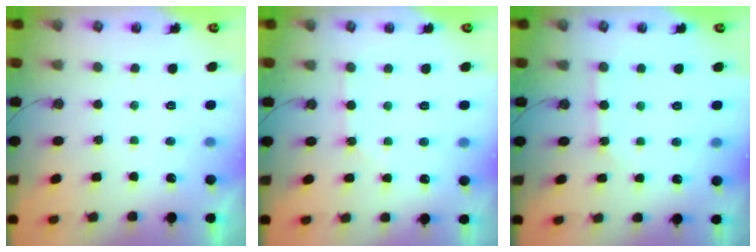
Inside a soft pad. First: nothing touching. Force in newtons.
{"total": 1.5, "press": 1.5, "slide": 0.2}
{"total": 3.5, "press": 3.5, "slide": 0.2}